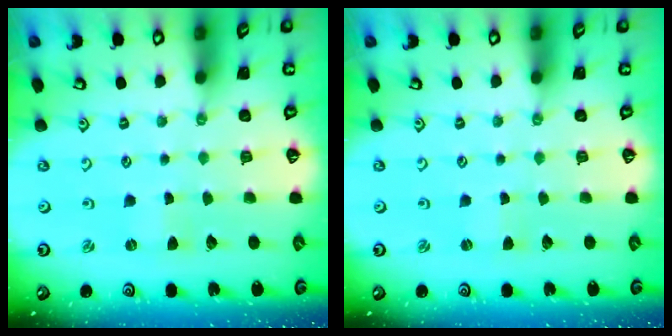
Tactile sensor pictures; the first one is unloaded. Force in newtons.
{"total": 0.0}